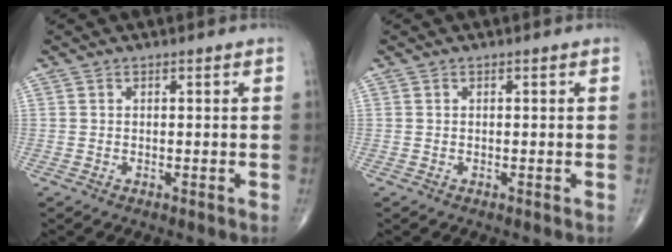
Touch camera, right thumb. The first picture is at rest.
{"total": 0.0}